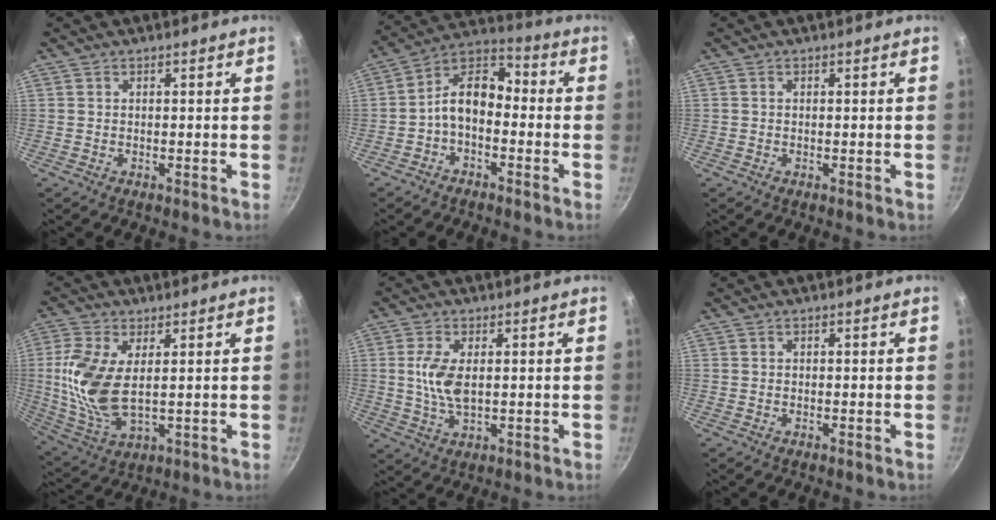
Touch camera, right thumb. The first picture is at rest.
{"total": 10.0, "force": [-2.2, 6.4, 7.3], "torque": [-0.110, 0.053, -0.060]}
{"total": 0.0}
{"total": 13.1, "force": [1.8, 6.6, 11.1], "torque": [-0.233, -0.009, 0.042]}
{"total": 6.8, "force": [0.7, 3.3, 5.9], "torque": [-0.119, -0.002, 0.015]}
{"total": 0.0}